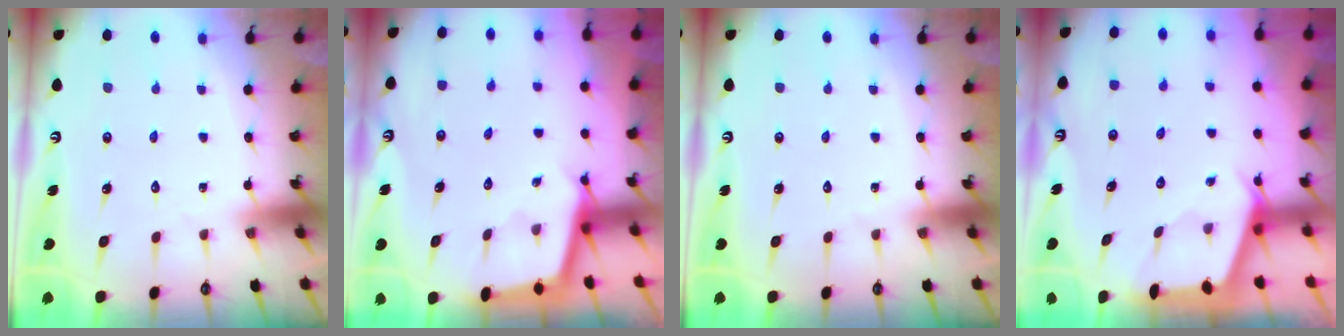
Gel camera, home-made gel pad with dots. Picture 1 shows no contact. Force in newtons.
{"total": 2.5, "press": 2.5, "slide": 0.2}
{"total": 0.0}
{"total": 3.5, "press": 3.5, "slide": 0.1}